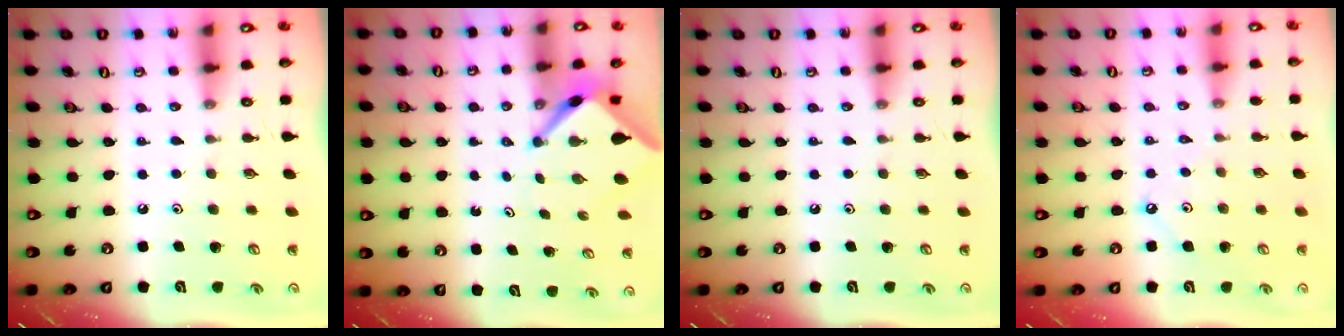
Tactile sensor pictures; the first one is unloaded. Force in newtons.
{"total": 4.0, "press": 4.0, "slide": 0.2}
{"total": 0.0}
{"total": 3.7, "press": 3.7, "slide": 0.3}